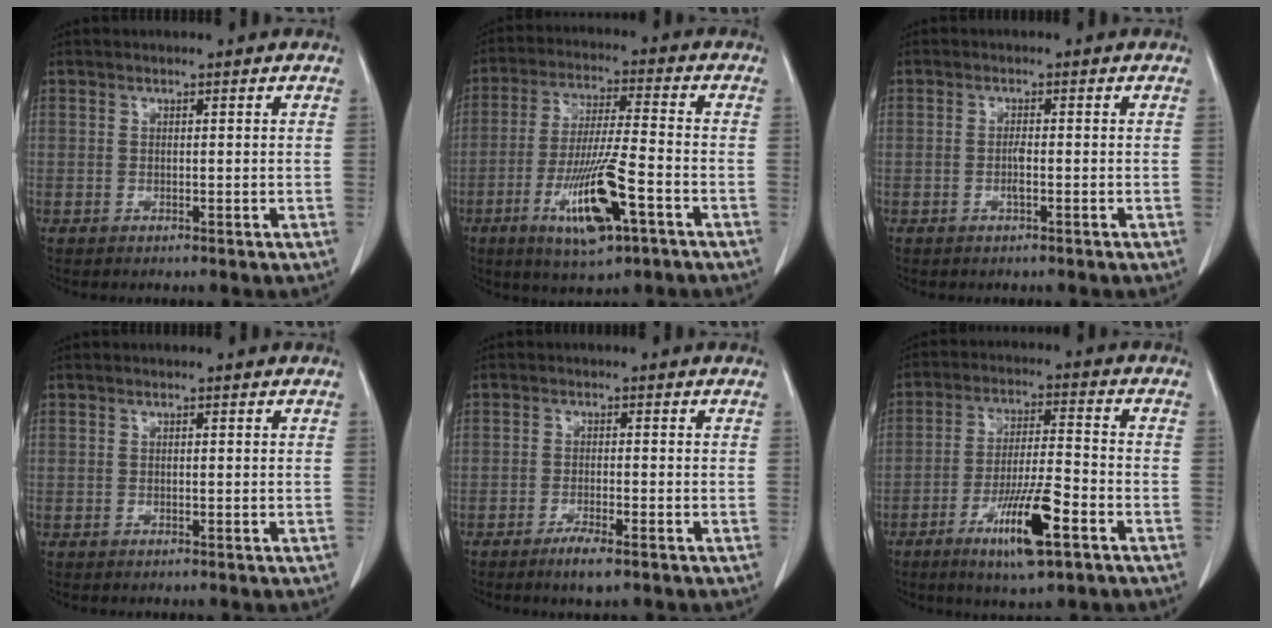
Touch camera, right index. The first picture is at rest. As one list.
[{"total": 12.6, "force": [-5.5, 1.5, 11.3], "torque": [-0.216, -0.018, -0.093]}, {"total": 1.3, "force": [-0.5, 0.2, 1.2], "torque": [-0.024, 0.001, -0.009]}, {"total": 0.0}, {"total": 3.5, "force": [-2.4, 0.4, 2.6], "torque": [-0.050, -0.005, -0.040]}, {"total": 11.2, "force": [-5.7, 1.4, 9.6], "torque": [-0.172, -0.013, -0.097]}]